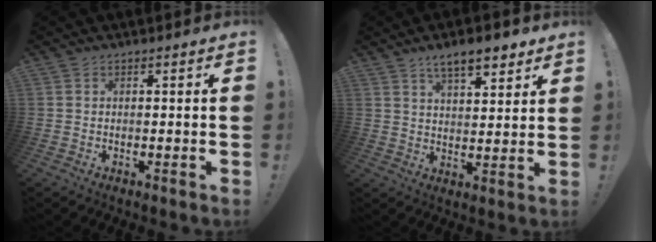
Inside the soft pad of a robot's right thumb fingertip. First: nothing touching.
{"total": 9.3, "force": [6.4, 3.2, 5.9], "torque": [-0.077, -0.032, 0.109]}